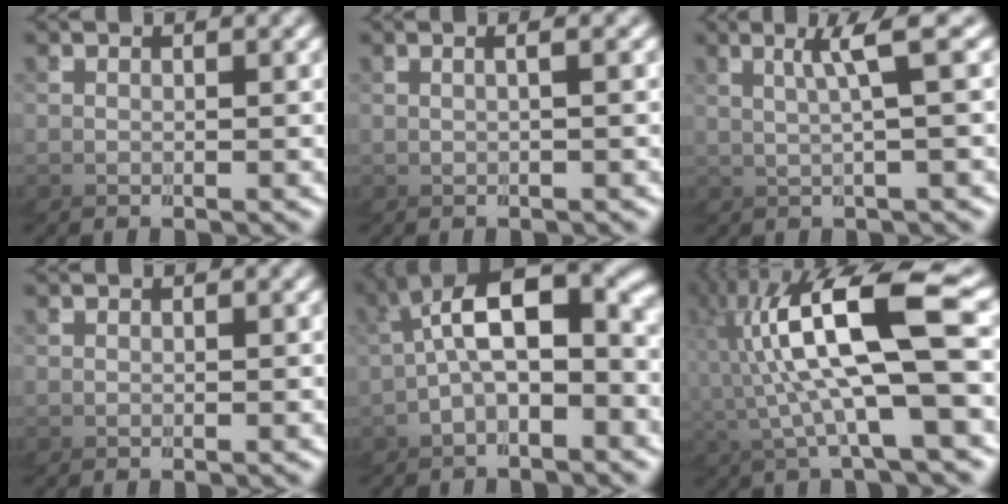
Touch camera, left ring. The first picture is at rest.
{"total": 1.9, "force": [-0.6, -1.8, 0.1], "torque": [-0.019, 0.006, -0.003]}
{"total": 3.2, "force": [0.9, -3.1, 0.3], "torque": [-0.024, 0.022, 0.014]}
{"total": 0.0}
{"total": 10.4, "force": [-0.8, 7.5, 7.2], "torque": [-0.164, -0.013, -0.014]}
{"total": 8.7, "force": [2.2, 2.0, 8.2], "torque": [-0.144, 0.029, 0.030]}